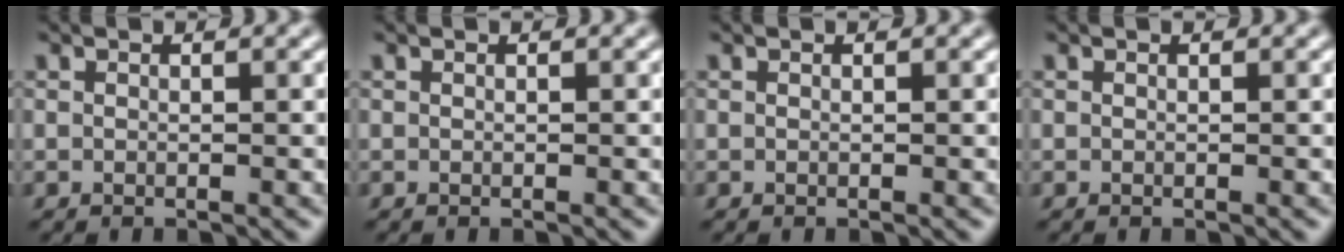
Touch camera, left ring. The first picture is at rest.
{"total": 0.0}
{"total": 0.0}
{"total": 0.0}